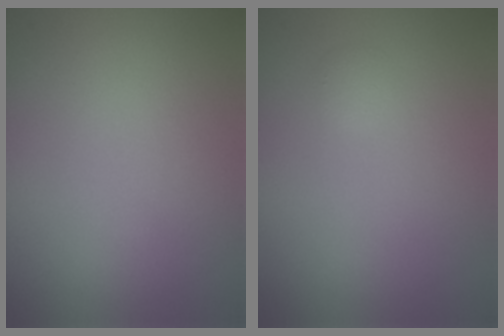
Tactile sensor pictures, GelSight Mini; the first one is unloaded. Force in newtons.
{"total": 0.6, "press": 0.6, "slide": 0.0}